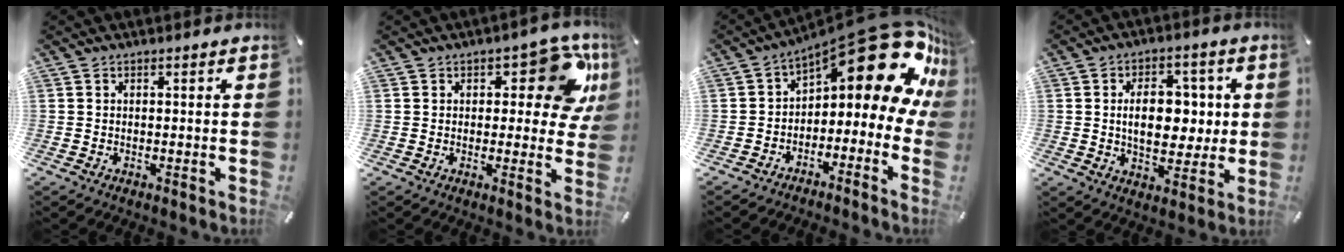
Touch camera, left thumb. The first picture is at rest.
{"total": 11.6, "force": [5.8, 5.8, 8.2], "torque": [-0.087, -0.030, 0.093]}
{"total": 19.7, "force": [10.7, 7.8, 14.6], "torque": [-0.184, -0.084, 0.179]}
{"total": 12.3, "force": [1.6, 8.1, 9.1], "torque": [-0.131, 0.003, 0.022]}